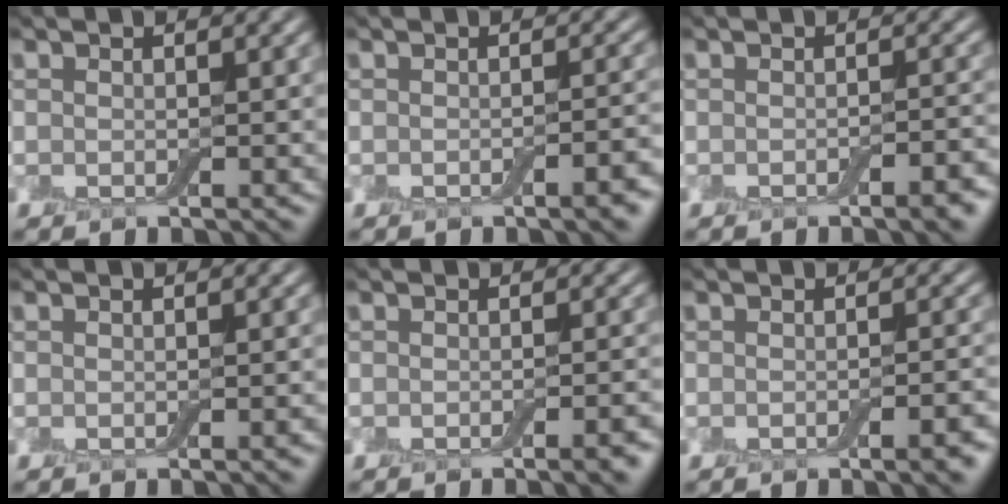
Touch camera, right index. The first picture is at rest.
{"total": 2.2, "force": [-1.0, 0.6, 1.9], "torque": [-0.021, 0.004, -0.014]}
{"total": 2.6, "force": [-1.3, 0.7, 2.1], "torque": [-0.024, 0.001, -0.019]}
{"total": 0.6, "force": [-0.3, 0.1, 0.5], "torque": [-0.006, 0.002, -0.002]}
{"total": 2.6, "force": [-1.3, 0.7, 2.1], "torque": [-0.020, 0.003, -0.019]}
{"total": 2.6, "force": [-1.1, 0.7, 2.2], "torque": [-0.024, 0.002, -0.016]}